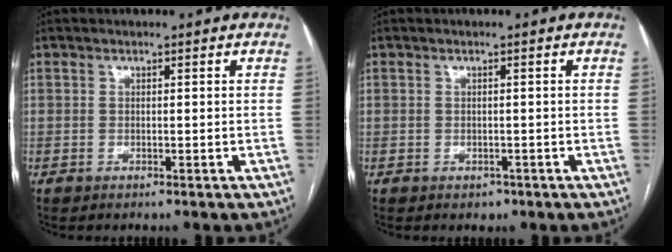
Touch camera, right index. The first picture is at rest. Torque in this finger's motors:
{"motor_torque": [-0.04, 0.00, -0.06, -0.02]}